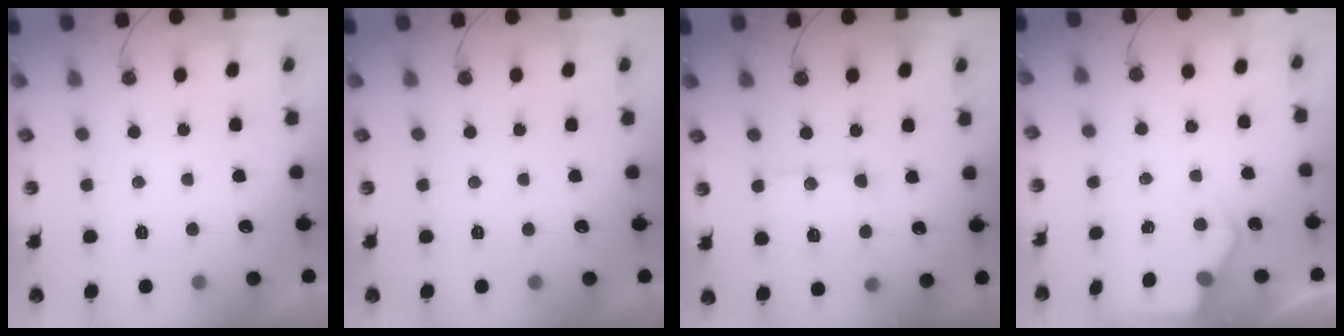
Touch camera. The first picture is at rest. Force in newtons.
{"total": 0.0}
{"total": 10.8, "press": 10.8, "slide": 1.0}
{"total": 2.8, "press": 2.8, "slide": 0.4}